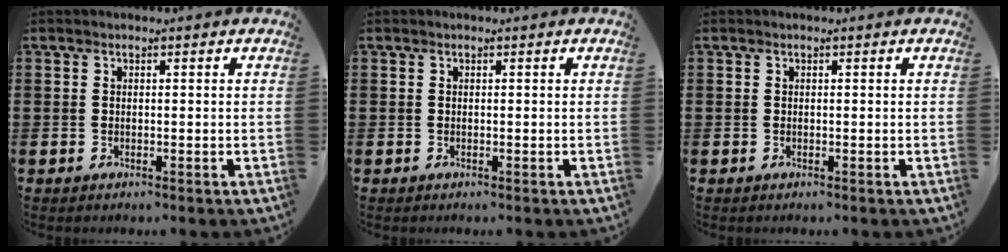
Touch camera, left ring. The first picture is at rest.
{"total": 0.0}
{"total": 0.0}